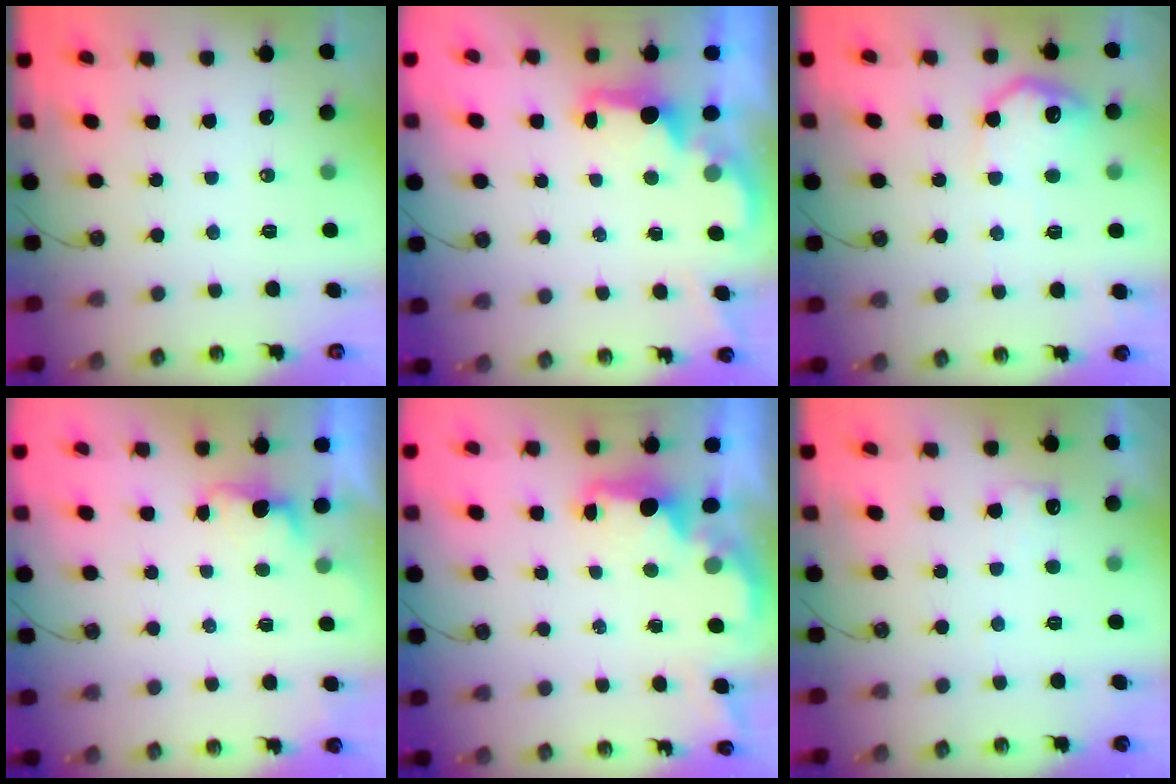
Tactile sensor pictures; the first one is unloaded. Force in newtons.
{"total": 1.8, "press": 1.7, "slide": 0.6}
{"total": 12.2, "press": 12.2, "slide": 0.4}
{"total": 1.2, "press": 0.9, "slide": 0.7}
{"total": 1.8, "press": 1.7, "slide": 0.5}
{"total": 6.6, "press": 6.6, "slide": 0.7}